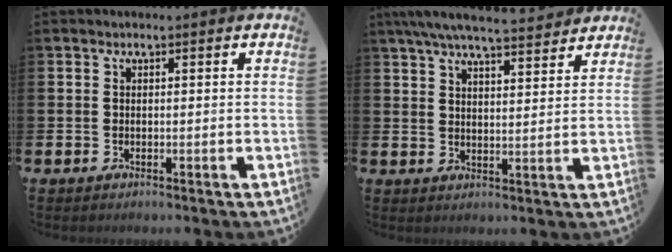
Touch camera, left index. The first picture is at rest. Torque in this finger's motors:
{"motor_torque": [1.10, -1.04, 0.36, 0.21]}